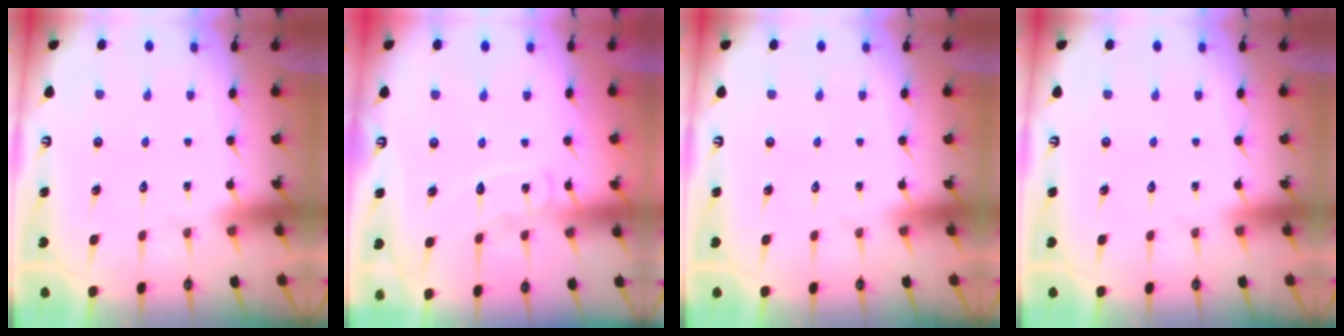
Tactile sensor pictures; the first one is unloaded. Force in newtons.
{"total": 7.4, "press": 7.4, "slide": 0.7}
{"total": 0.0}
{"total": 0.0}